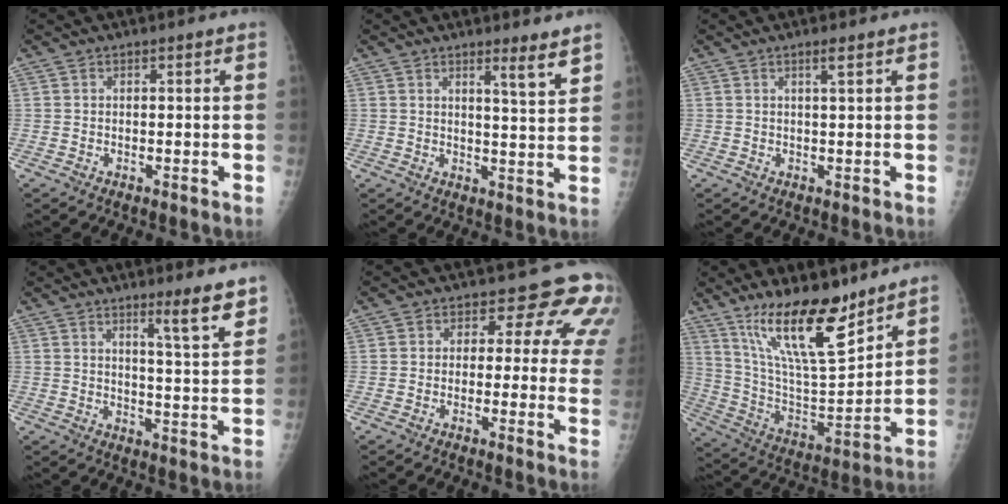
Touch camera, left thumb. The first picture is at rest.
{"total": 4.8, "force": [3.5, 0.1, 3.2], "torque": [-0.038, -0.033, 0.048]}
{"total": 1.5, "force": [0.9, 0.0, 1.2], "torque": [-0.022, -0.006, 0.017]}
{"total": 7.3, "force": [5.3, 0.4, 5.0], "torque": [-0.062, -0.043, 0.075]}
{"total": 10.2, "force": [5.9, 6.2, 5.6], "torque": [-0.011, -0.018, 0.041]}
{"total": 19.1, "force": [13.6, 5.3, 12.4], "torque": [-0.181, -0.085, 0.250]}